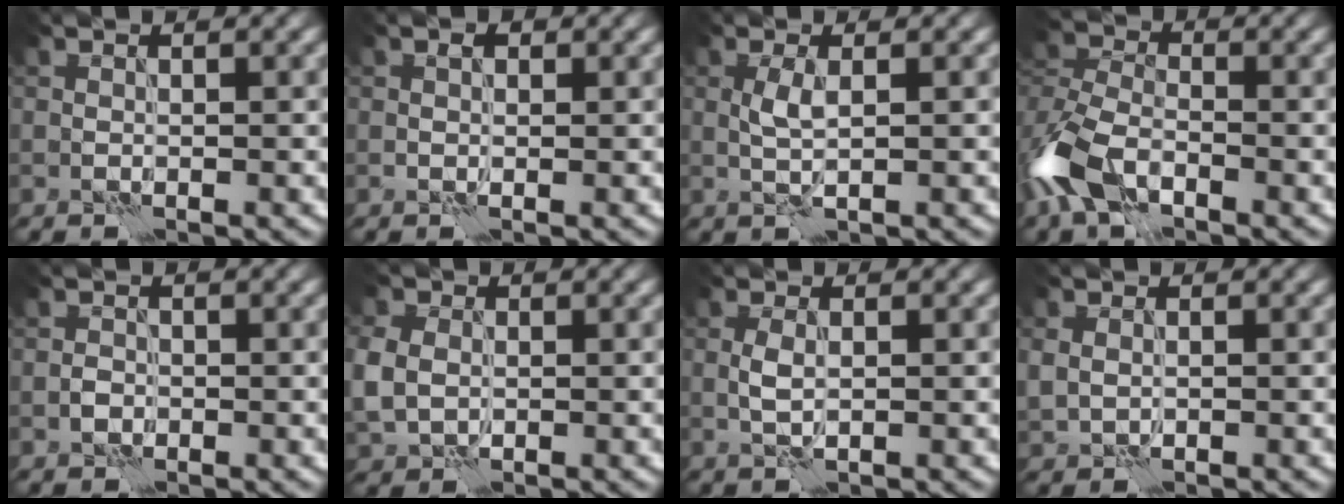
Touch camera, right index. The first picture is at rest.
{"total": 1.0, "force": [0.3, 0.6, 0.7], "torque": [-0.009, 0.003, 0.003]}
{"total": 1.7, "force": [0.2, 0.3, 1.6], "torque": [-0.037, 0.004, 0.004]}
{"total": 6.7, "force": [-3.6, 3.7, 4.3], "torque": [-0.100, 0.001, -0.085]}
{"total": 0.9, "force": [-0.4, 0.8, 0.3], "torque": [-0.003, 0.001, -0.010]}
{"total": 4.6, "force": [0.0, 3.8, 2.6], "torque": [-0.076, 0.005, 0.003]}
{"total": 1.4, "force": [0.0, 0.6, 1.3], "torque": [-0.029, 0.001, 0.000]}
{"total": 1.8, "force": [0.0, 1.5, 1.0], "torque": [-0.020, -0.002, 0.007]}